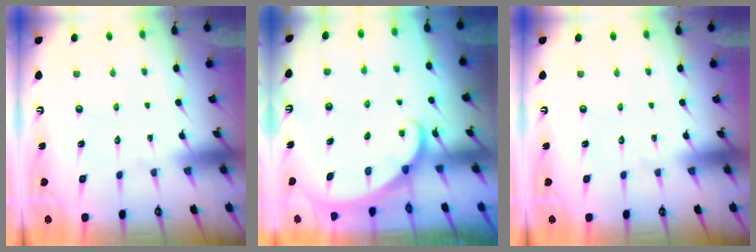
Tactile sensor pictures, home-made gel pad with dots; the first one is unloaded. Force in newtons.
{"total": 1.8, "press": 1.8, "slide": 0.1}
{"total": 0.0}